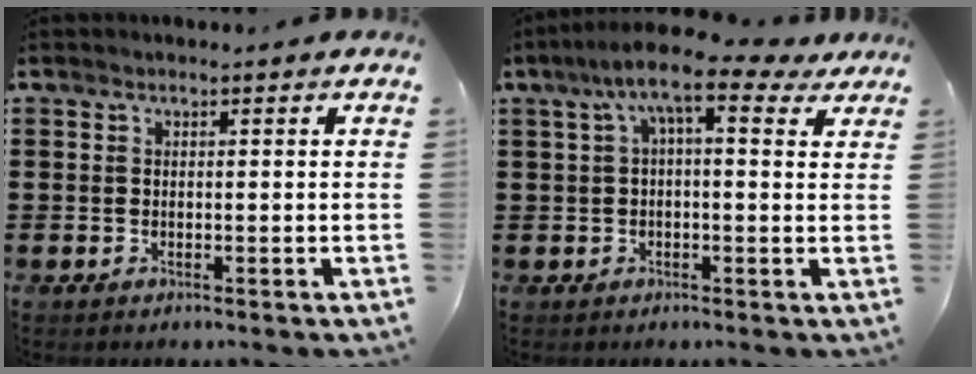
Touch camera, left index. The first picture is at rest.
{"total": 9.2, "force": [4.7, 2.0, 7.6], "torque": [-0.149, -0.006, 0.078]}